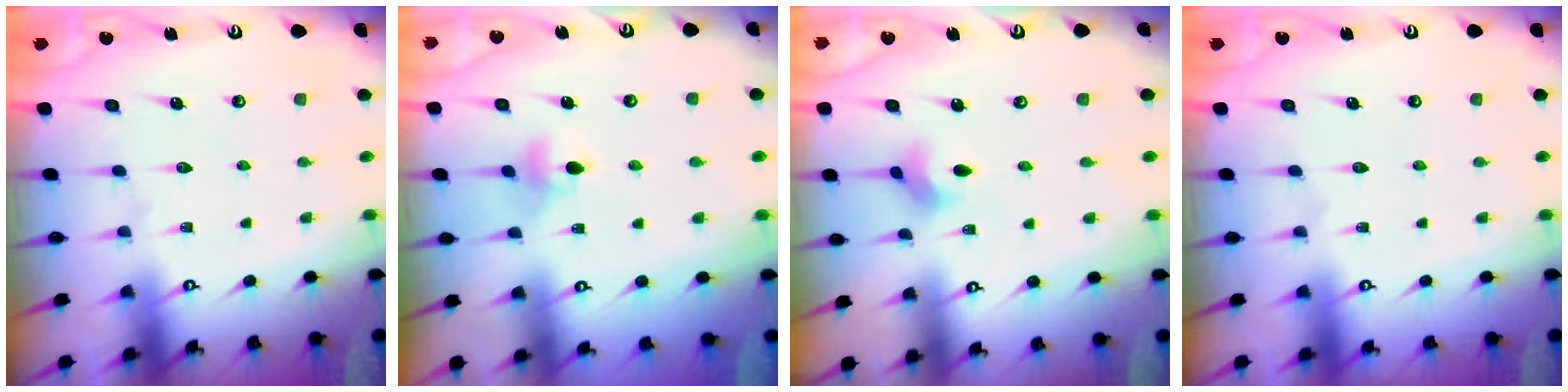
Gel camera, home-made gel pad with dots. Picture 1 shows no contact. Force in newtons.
{"total": 4.9, "press": 4.8, "slide": 1.0}
{"total": 2.5, "press": 2.4, "slide": 0.5}
{"total": 0.0}